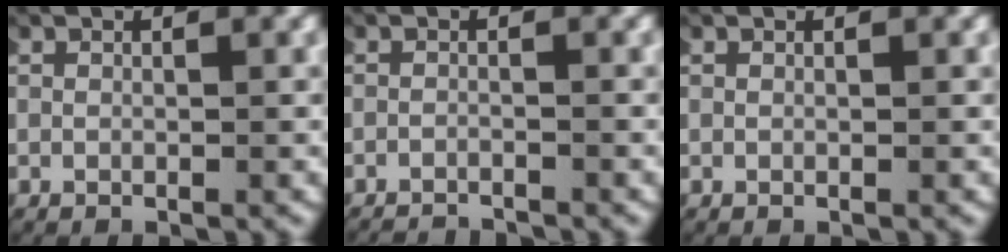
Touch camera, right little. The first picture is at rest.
{"total": 2.7, "force": [-2.7, 0.2, 0.0], "torque": [-0.006, -0.013, -0.040]}
{"total": 0.0}